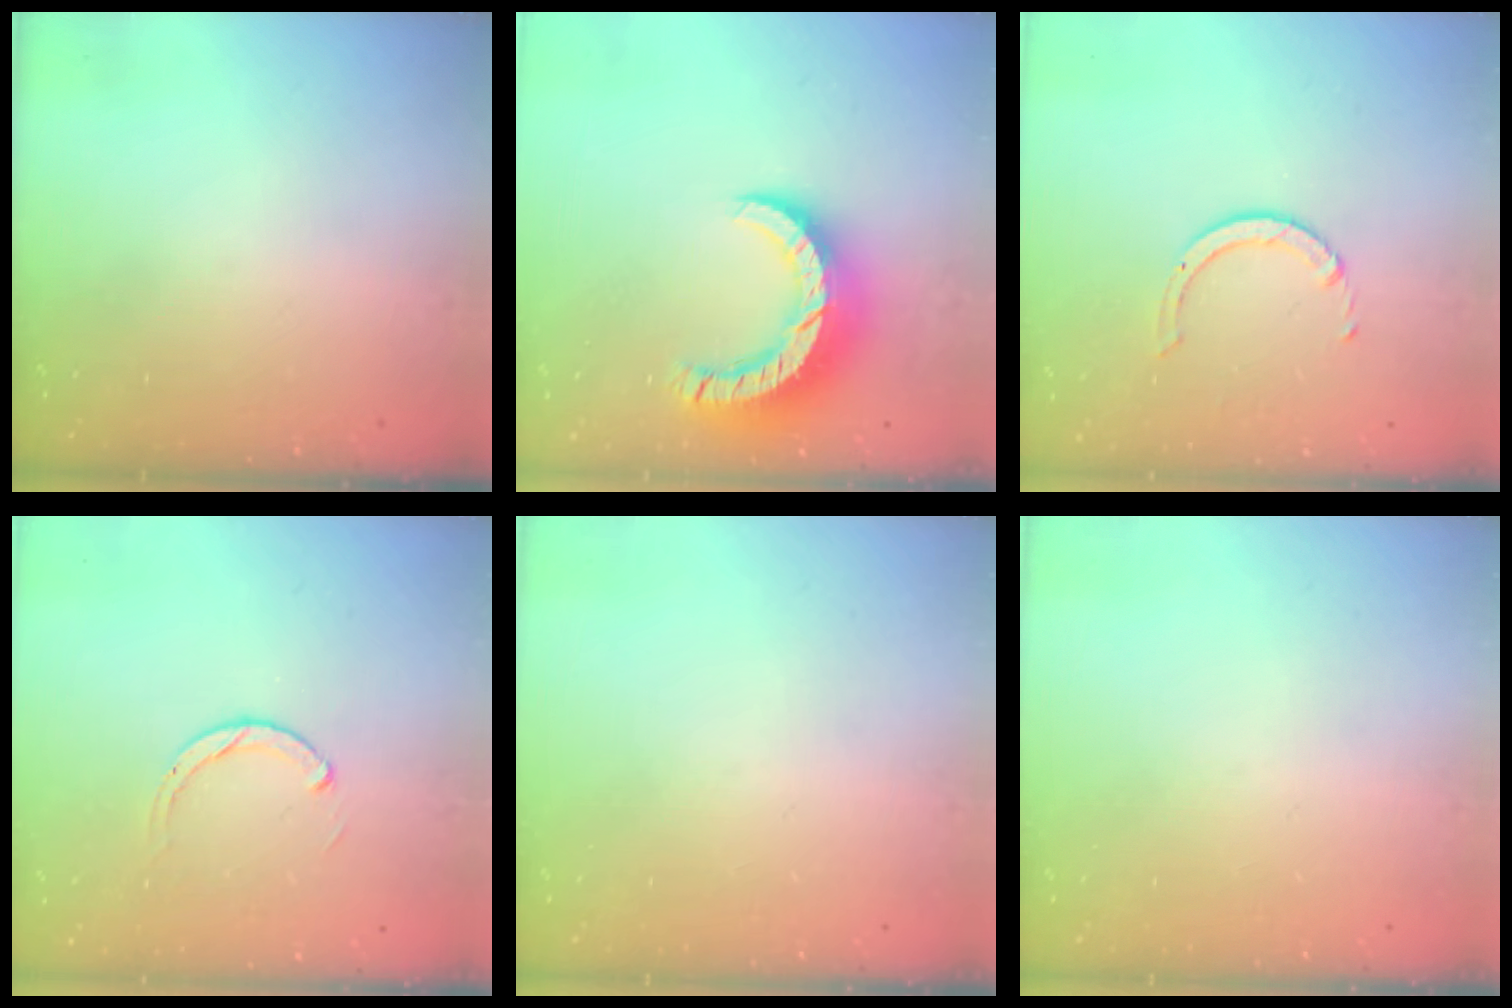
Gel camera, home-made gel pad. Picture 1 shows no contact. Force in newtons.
{"total": 12.0, "press": 12.0, "slide": 1.2}
{"total": 2.5, "press": 2.4, "slide": 0.3}
{"total": 2.5, "press": 2.5, "slide": 0.3}
{"total": 0.0}
{"total": 0.0}